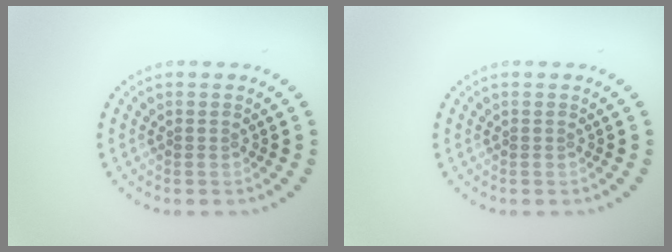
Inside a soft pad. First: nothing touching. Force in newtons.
{"total": 0.0}